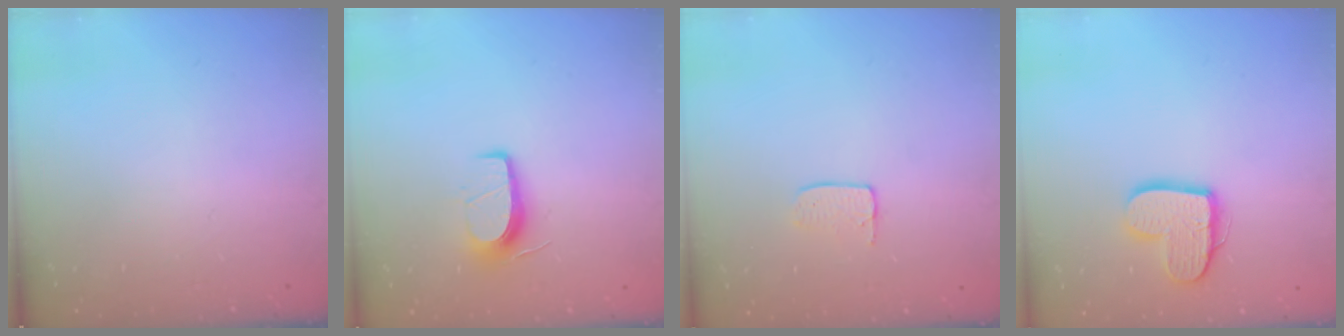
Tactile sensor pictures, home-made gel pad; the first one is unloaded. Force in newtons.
{"total": 8.0, "press": 7.9, "slide": 1.0}
{"total": 3.6, "press": 3.6, "slide": 0.2}
{"total": 11.5, "press": 11.5, "slide": 0.6}